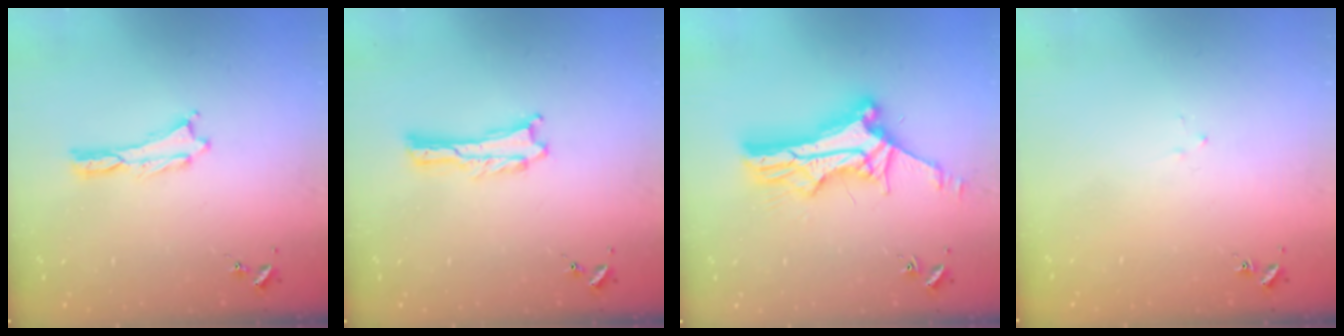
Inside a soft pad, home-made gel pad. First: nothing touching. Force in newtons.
{"total": 0.0}
{"total": 11.6, "press": 11.6, "slide": 1.1}
{"total": 1.8, "press": 1.8, "slide": 0.1}